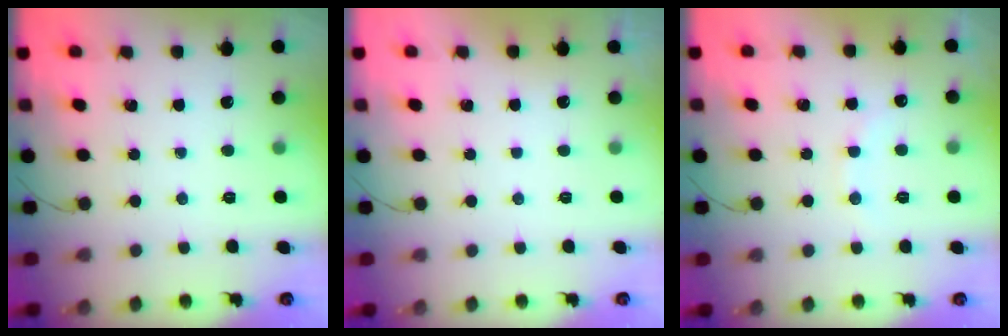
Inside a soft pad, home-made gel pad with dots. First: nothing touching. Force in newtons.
{"total": 3.0, "press": 3.0, "slide": 0.1}
{"total": 7.9, "press": 7.7, "slide": 1.7}